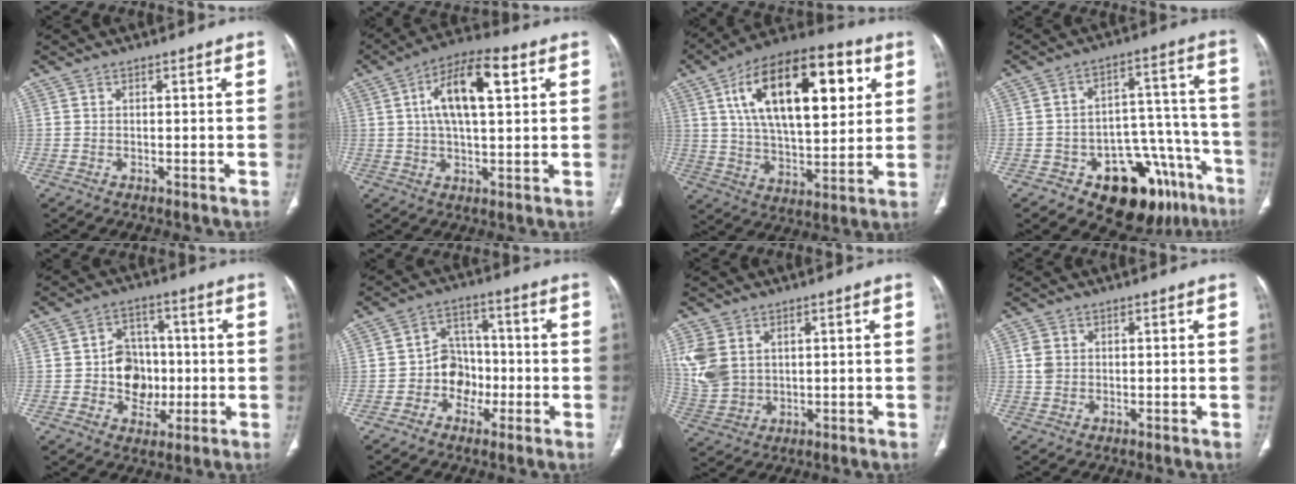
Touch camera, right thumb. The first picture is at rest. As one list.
[{"total": 13.2, "force": [3.9, 5.2, 11.4], "torque": [-0.194, 0.014, 0.060]}, {"total": 26.2, "force": [8.6, 12.2, 21.5], "torque": [-0.331, -0.005, 0.136]}, {"total": 19.3, "force": [-11.0, 10.6, 11.7], "torque": [-0.068, 0.102, -0.144]}, {"total": 9.9, "force": [-0.9, 8.2, 5.5], "torque": [-0.037, 0.019, -0.011]}, {"total": 7.9, "force": [-2.3, 6.8, 3.4], "torque": [-0.008, 0.035, -0.046]}, {"total": 9.5, "force": [2.7, 7.0, 5.8], "torque": [-0.123, -0.007, 0.070]}, {"total": 2.4, "force": [0.5, 2.0, 1.2], "torque": [-0.019, 0.002, 0.012]}]